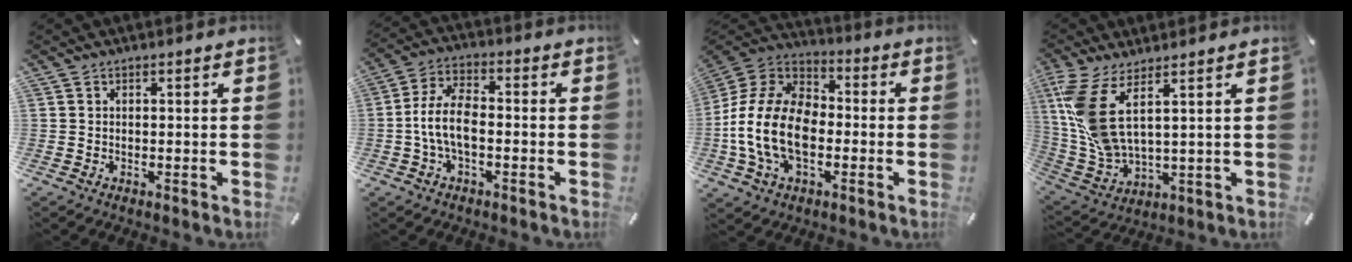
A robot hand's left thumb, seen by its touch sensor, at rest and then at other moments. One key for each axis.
{"total": 8.8, "fx": -2.0, "fy": 4.5, "fz": 7.3, "tx": -0.155, "ty": 0.007, "tz": -0.038}
{"total": 17.5, "fx": -4.6, "fy": 11.8, "fz": 12.0, "tx": -0.263, "ty": 0.029, "tz": -0.084}
{"total": 10.6, "fx": 4.4, "fy": 4.0, "fz": 8.8, "tx": -0.217, "ty": -0.042, "tz": 0.078}